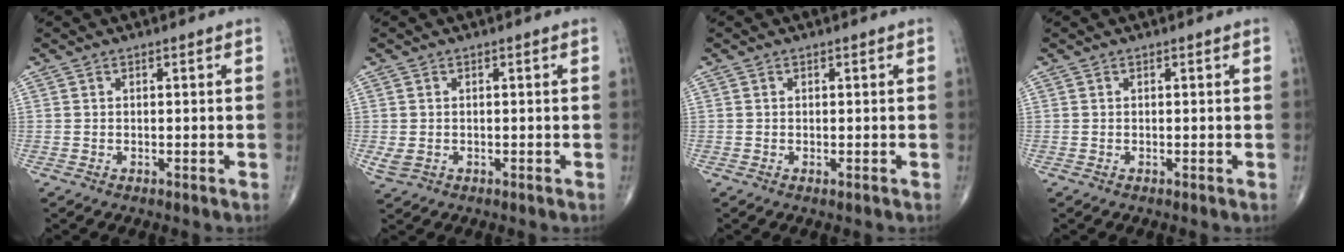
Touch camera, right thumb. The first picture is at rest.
{"total": 2.1, "force": [-0.3, 1.6, 1.3], "torque": [-0.033, 0.002, 0.001]}
{"total": 0.0}
{"total": 0.0}